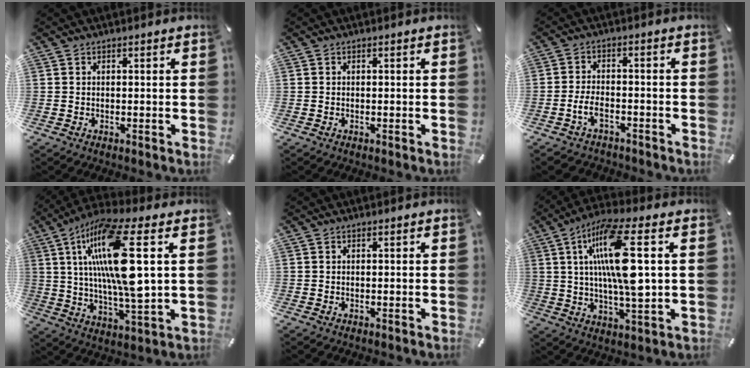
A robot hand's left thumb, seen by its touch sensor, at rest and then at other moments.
{"total": 0.0}
{"total": 5.5, "force": [-2.7, 3.3, 3.5], "torque": [-0.076, 0.013, -0.053]}
{"total": 19.1, "force": [5.1, 4.3, 18.0], "torque": [-0.368, -0.020, 0.063]}
{"total": 0.0}
{"total": 16.7, "force": [3.6, 4.1, 15.8], "torque": [-0.325, -0.010, 0.046]}